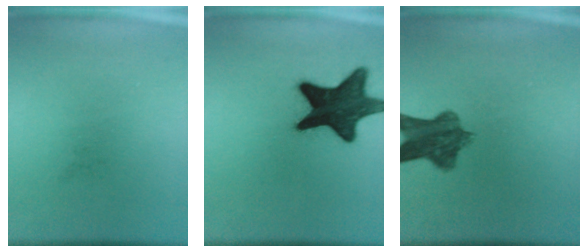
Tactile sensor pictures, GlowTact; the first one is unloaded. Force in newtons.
{"total": 16.6}
{"total": 8.3}